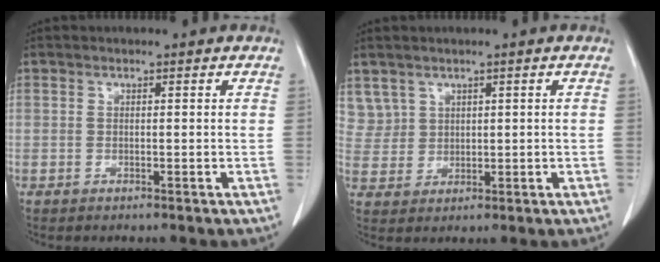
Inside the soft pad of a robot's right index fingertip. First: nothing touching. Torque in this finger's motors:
{"motor_torque": [-0.19, 0.25, -0.02, 0.00]}